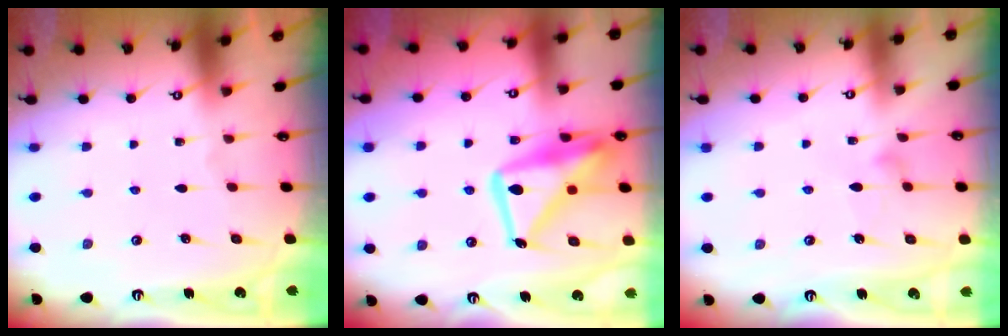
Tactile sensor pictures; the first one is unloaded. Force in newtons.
{"total": 18.9, "press": 18.8, "slide": 2.0}
{"total": 7.8, "press": 7.8, "slide": 0.4}